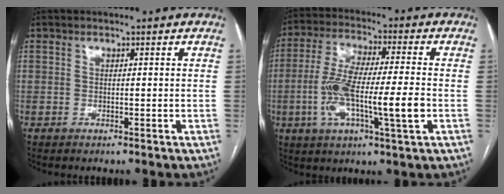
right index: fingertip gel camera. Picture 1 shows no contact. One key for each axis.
{"total": 13.8, "fx": -2.7, "fy": 1.5, "fz": 13.4, "tx": -0.259, "ty": 0.002, "tz": -0.051}